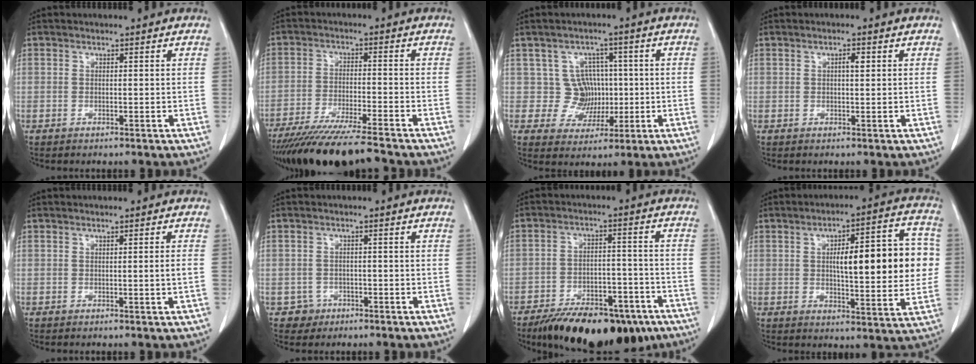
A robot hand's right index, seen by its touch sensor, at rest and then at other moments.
{"total": 14.3, "force": [-12.4, 0.3, 7.1], "torque": [-0.115, -0.033, -0.205]}
{"total": 5.7, "force": [0.3, 5.6, 0.9], "torque": [0.000, 0.018, 0.011]}
{"total": 1.4, "force": [0.4, 0.4, 1.3], "torque": [-0.023, 0.002, 0.005]}
{"total": 1.2, "force": [-0.2, -0.4, 1.1], "torque": [-0.014, -0.002, -0.003]}
{"total": 2.7, "force": [-1.4, 2.3, -0.4], "torque": [0.013, 0.015, -0.022]}
{"total": 18.2, "force": [-13.1, 7.4, 10.2], "torque": [-0.130, 0.012, -0.195]}
{"total": 16.1, "force": [1.5, 4.1, 15.5], "torque": [-0.203, 0.032, 0.025]}